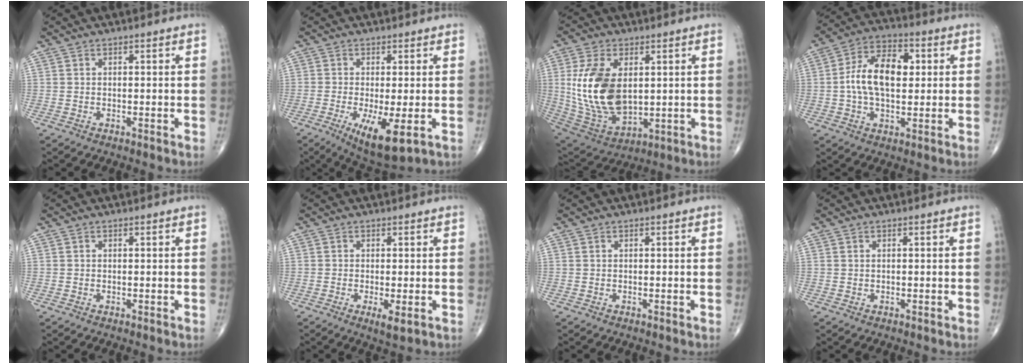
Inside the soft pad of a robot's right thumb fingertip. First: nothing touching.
{"total": 9.3, "force": [-2.9, 2.8, 8.4], "torque": [-0.146, -0.024, -0.041]}
{"total": 18.2, "force": [2.1, 10.6, 14.6], "torque": [-0.284, -0.019, 0.058]}
{"total": 12.5, "force": [1.0, 7.3, 10.1], "torque": [-0.172, 0.020, 0.010]}
{"total": 0.0}
{"total": 3.1, "force": [-0.9, 0.8, 2.8], "torque": [-0.054, -0.010, -0.017]}
{"total": 0.0}
{"total": 0.0}